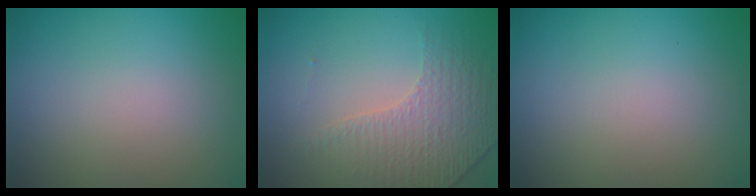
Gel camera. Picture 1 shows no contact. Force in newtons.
{"total": 4.2, "press": 2.9, "slide": 3.1}
{"total": 0.0}